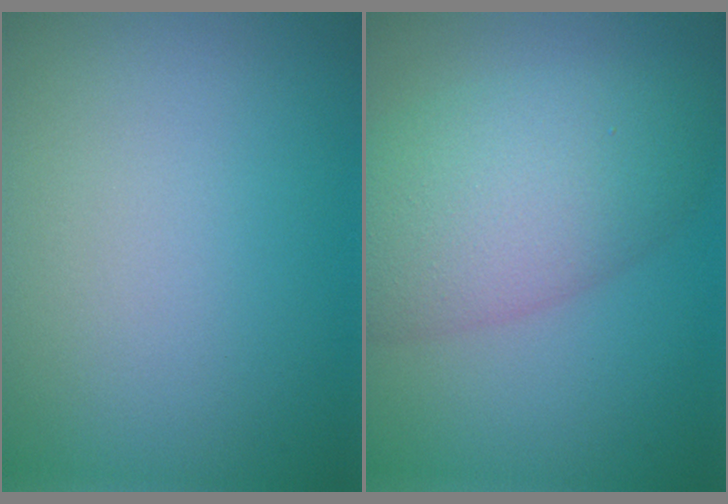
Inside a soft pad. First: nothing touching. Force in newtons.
{"total": 7.7, "press": 7.7, "slide": 0.0}